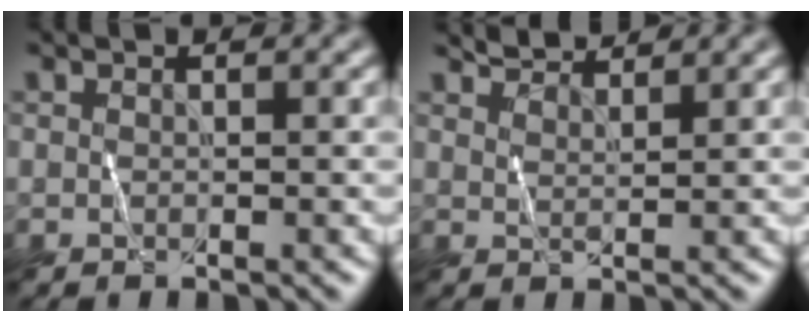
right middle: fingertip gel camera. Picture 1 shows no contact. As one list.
[{"total": 2.5, "force": [2.4, 0.0, 0.5], "torque": [-0.012, 0.009, 0.045]}]